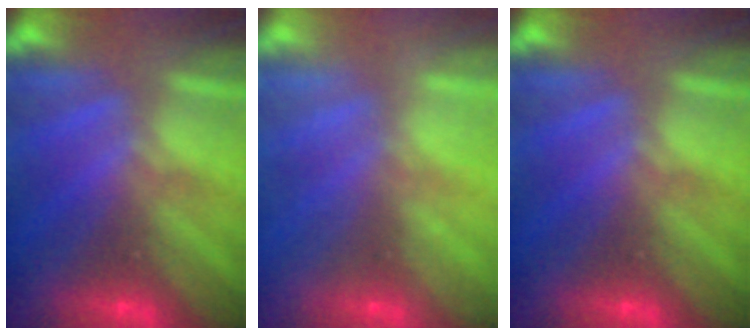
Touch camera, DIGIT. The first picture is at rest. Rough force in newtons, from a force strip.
{"total": 2.2}
{"total": 0.0}